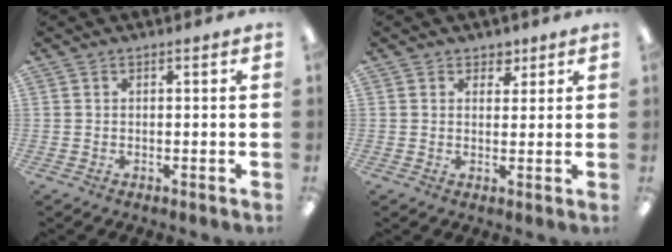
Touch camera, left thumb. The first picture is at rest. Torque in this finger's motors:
{"motor_torque": [0.15, 0.11, -0.05, -0.07, -0.03]}